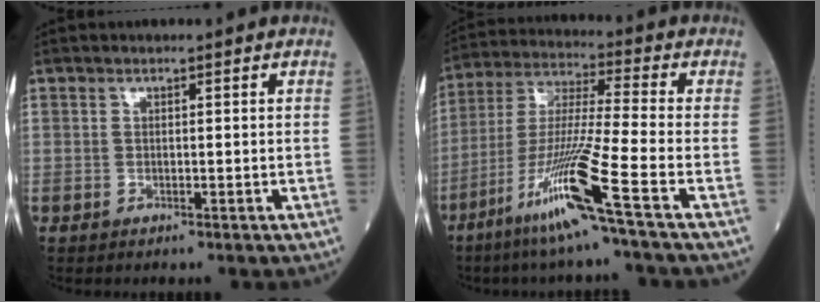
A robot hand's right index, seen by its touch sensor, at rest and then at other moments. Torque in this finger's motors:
{"motor_torque": [1.63, -0.50, 0.94, 0.21]}